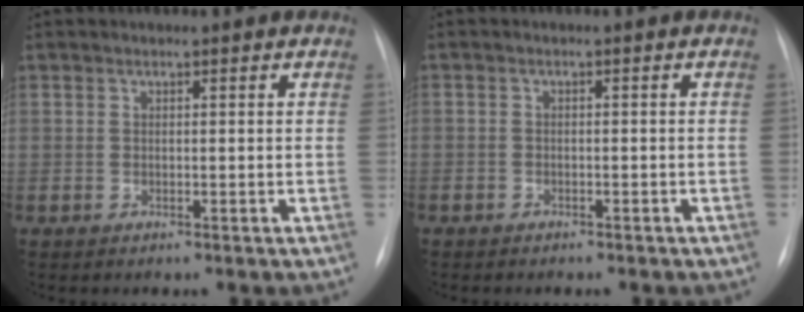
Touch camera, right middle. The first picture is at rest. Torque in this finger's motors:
{"motor_torque": [1.35, -0.79, 0.29, -0.21]}